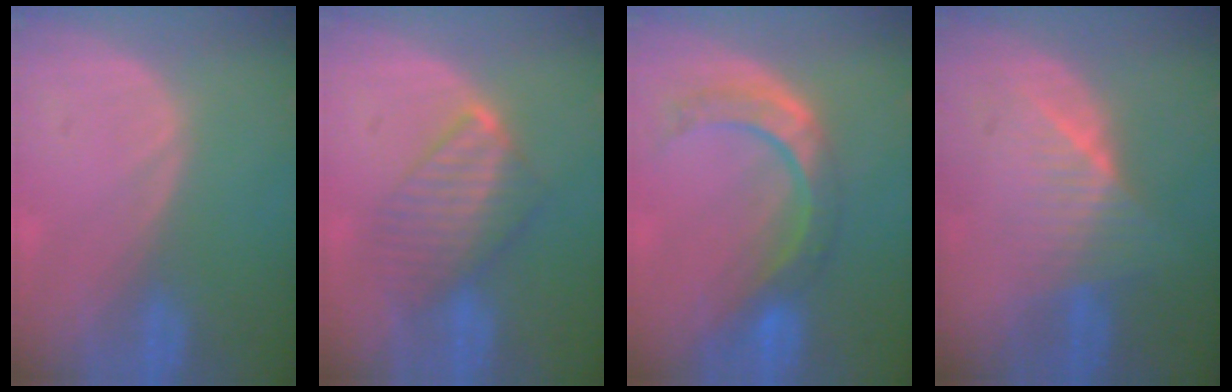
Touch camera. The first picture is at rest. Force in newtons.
{"total": 6.5, "press": 6.4, "slide": 0.6}
{"total": 8.5, "press": 7.2, "slide": 4.5}
{"total": 6.1, "press": 5.7, "slide": 2.1}